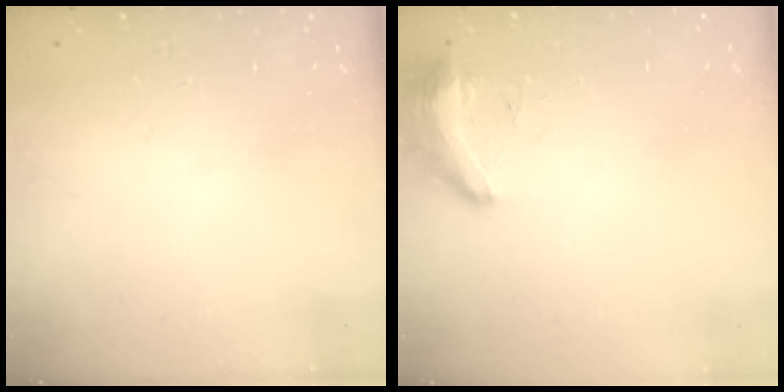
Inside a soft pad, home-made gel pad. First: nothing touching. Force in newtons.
{"total": 11.5, "press": 9.6, "slide": 6.3}